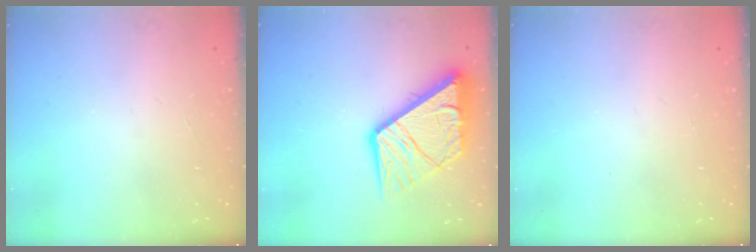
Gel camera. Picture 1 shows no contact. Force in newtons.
{"total": 16.7, "press": 16.6, "slide": 1.9}
{"total": 0.0}